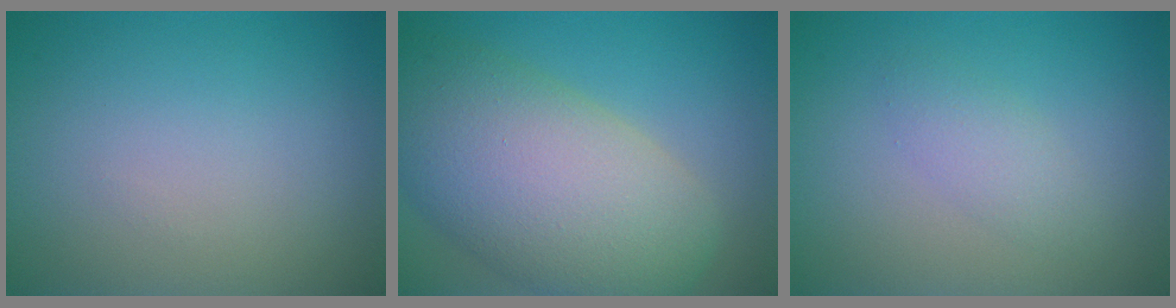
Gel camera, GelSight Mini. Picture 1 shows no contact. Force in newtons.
{"total": 11.4, "press": 11.4, "slide": 0.8}
{"total": 1.8, "press": 1.8, "slide": 0.1}